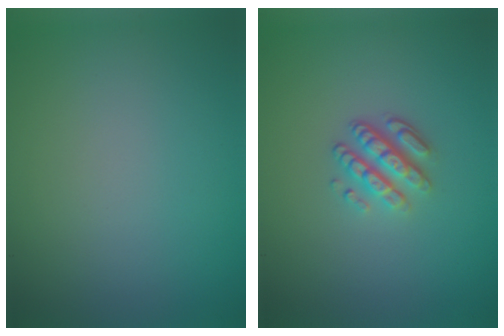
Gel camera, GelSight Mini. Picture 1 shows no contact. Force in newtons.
{"total": 3.2, "press": 2.5, "slide": 2.0}